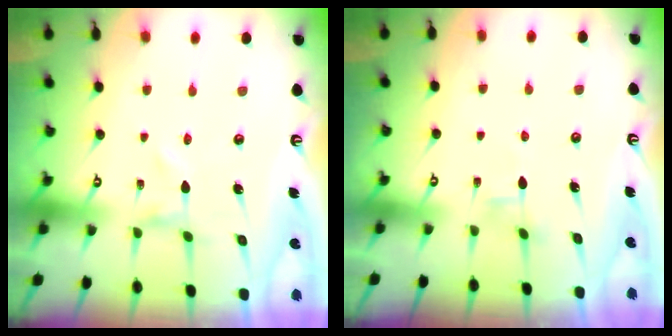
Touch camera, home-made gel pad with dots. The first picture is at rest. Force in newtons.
{"total": 3.4, "press": 3.4, "slide": 0.4}